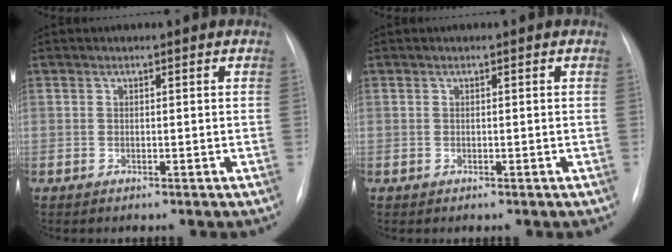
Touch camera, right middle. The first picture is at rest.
{"total": 0.0}